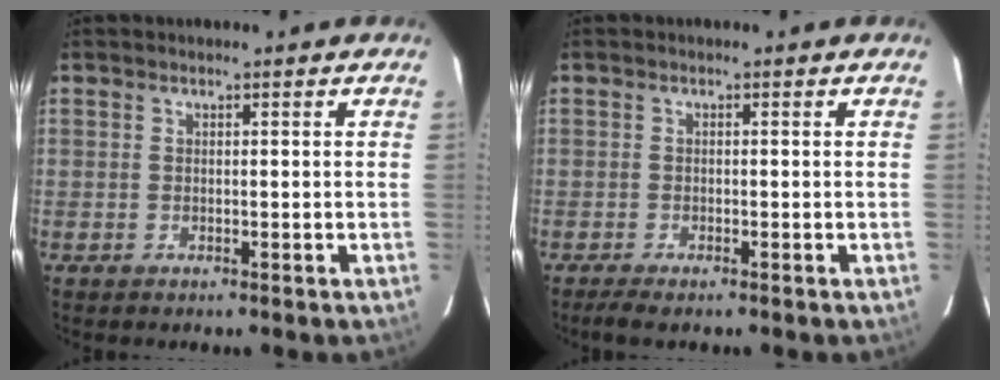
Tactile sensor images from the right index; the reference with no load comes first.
{"total": 3.0, "force": [-2.3, 0.5, 1.8], "torque": [-0.029, -0.008, -0.034]}